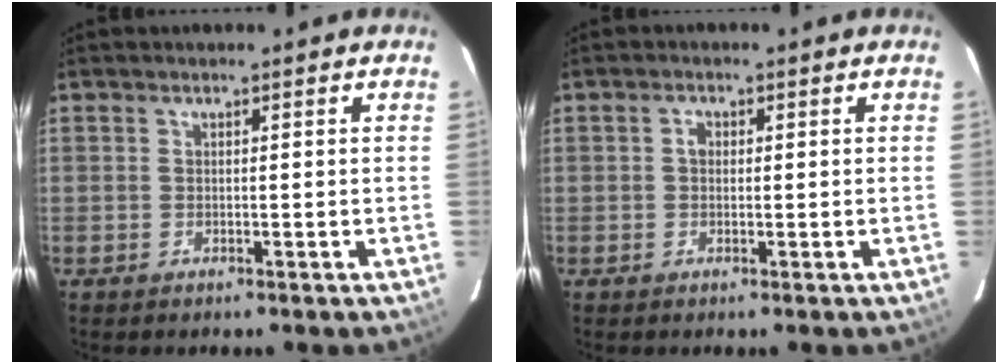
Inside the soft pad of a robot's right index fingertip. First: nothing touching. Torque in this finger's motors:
{"motor_torque": [0.12, -0.06, 0.05, 0.03]}